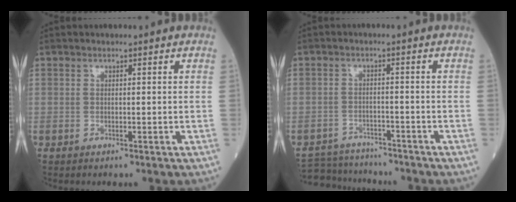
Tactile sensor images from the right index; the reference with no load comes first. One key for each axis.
{"total": 7.8, "fx": -7.5, "fy": 2.2, "fz": 0.8, "tx": -0.010, "ty": 0.005, "tz": -0.116}